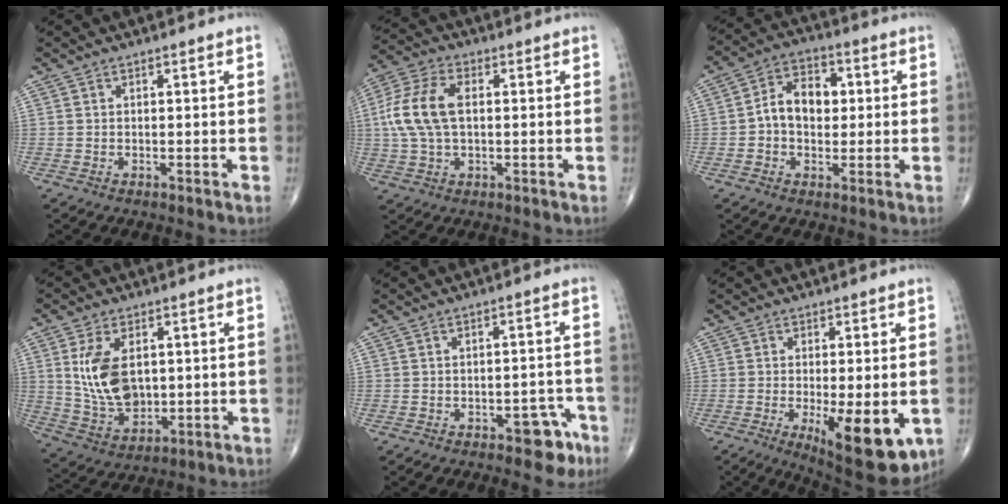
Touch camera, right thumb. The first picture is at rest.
{"total": 11.5, "force": [1.0, 6.5, 9.4], "torque": [-0.208, 0.019, 0.017]}
{"total": 9.2, "force": [0.3, 6.5, 6.5], "torque": [-0.083, 0.024, -0.002]}
{"total": 11.9, "force": [2.1, 7.2, 9.1], "torque": [-0.161, -0.014, 0.054]}
{"total": 5.6, "force": [-3.4, 3.0, 3.3], "torque": [-0.014, 0.032, -0.040]}
{"total": 13.7, "force": [-4.1, 4.7, 12.2], "torque": [-0.157, -0.021, -0.046]}